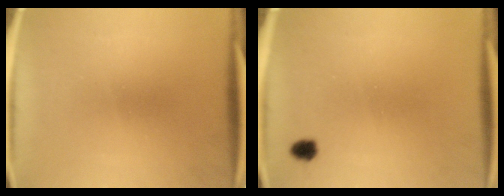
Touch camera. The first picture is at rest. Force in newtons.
{"total": 1.8}